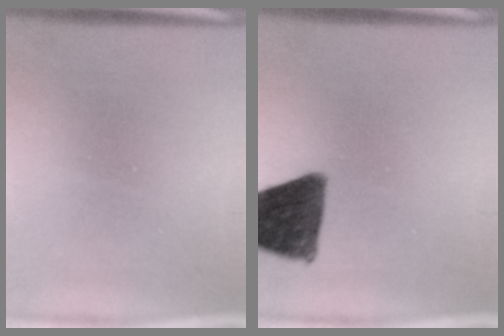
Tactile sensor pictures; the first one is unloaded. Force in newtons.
{"total": 12.5}